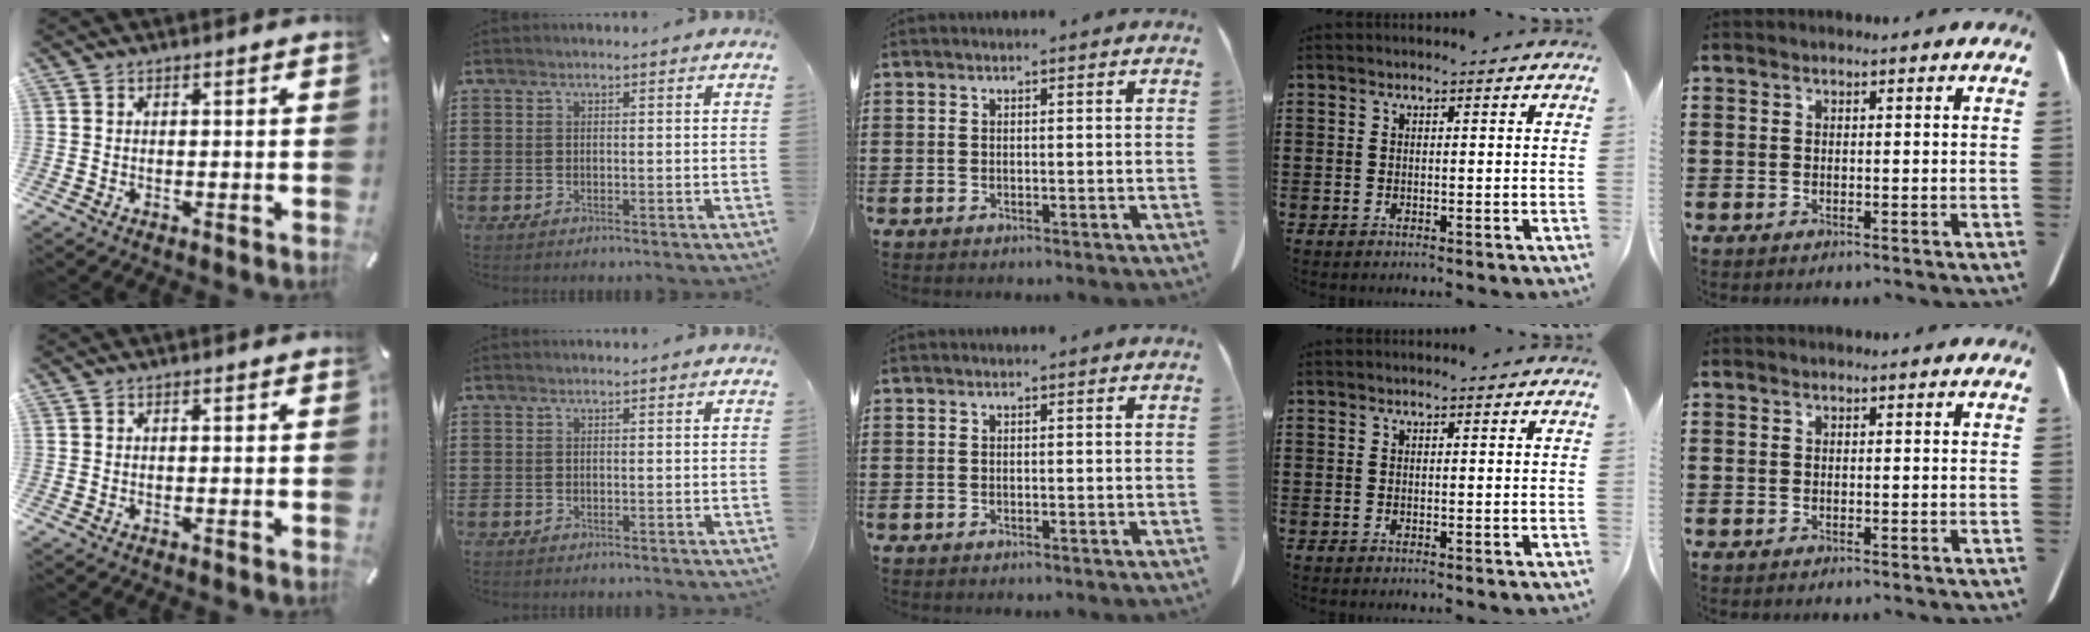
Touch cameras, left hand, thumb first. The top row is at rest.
{}